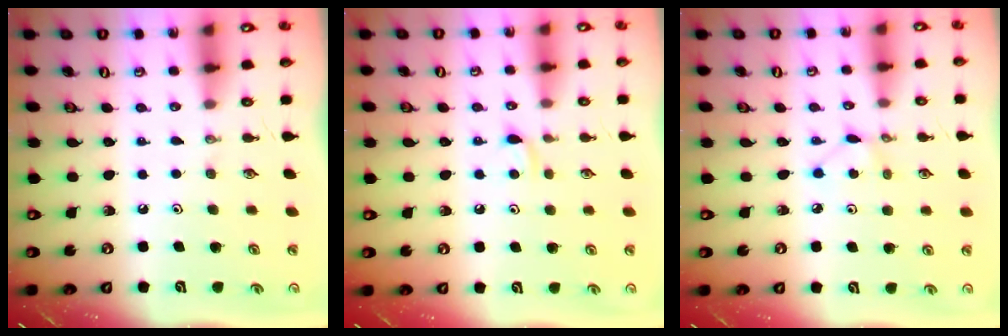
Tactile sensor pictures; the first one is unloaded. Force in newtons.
{"total": 4.4, "press": 4.4, "slide": 0.7}
{"total": 2.8, "press": 2.8, "slide": 0.3}